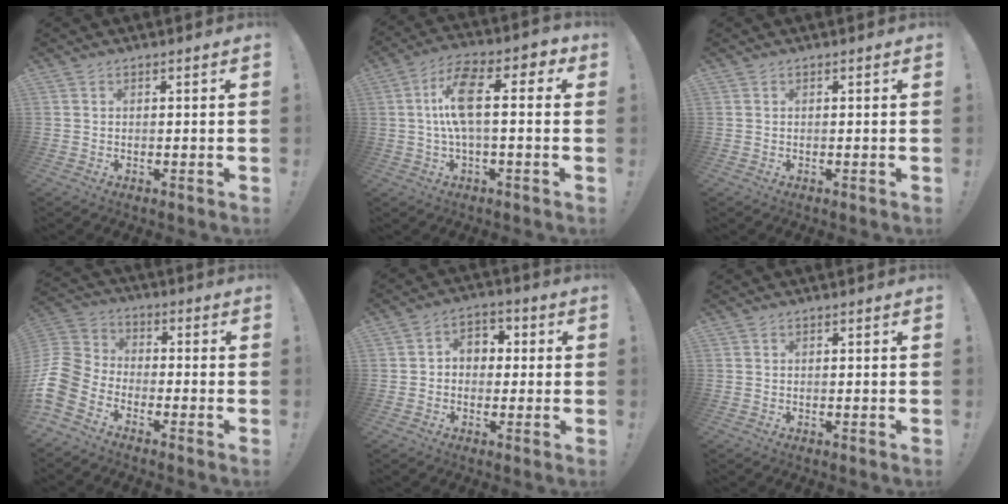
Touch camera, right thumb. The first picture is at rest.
{"total": 13.8, "force": [2.2, 5.5, 12.5], "torque": [-0.224, 0.012, 0.031]}
{"total": 0.0}
{"total": 12.1, "force": [-7.4, 7.6, 5.9], "torque": [-0.131, 0.040, -0.134]}
{"total": 5.8, "force": [-0.2, 5.1, 2.9], "torque": [-0.040, 0.018, -0.002]}
{"total": 0.0}